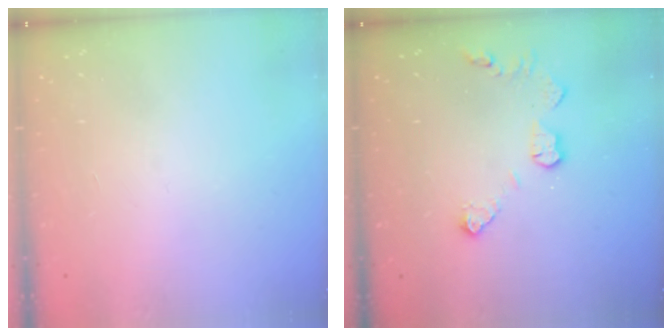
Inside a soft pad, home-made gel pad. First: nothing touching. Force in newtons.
{"total": 7.6, "press": 7.5, "slide": 0.5}